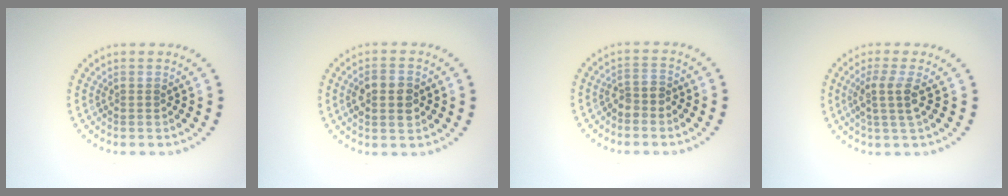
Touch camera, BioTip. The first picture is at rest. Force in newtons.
{"total": 3.4, "press": 3.4, "slide": 0.1}
{"total": 1.5, "press": 1.2, "slide": 0.8}
{"total": 2.6, "press": 2.0, "slide": 1.6}